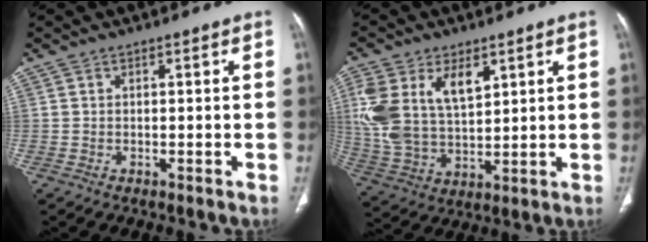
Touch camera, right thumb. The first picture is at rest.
{"total": 15.8, "force": [5.9, 9.0, 11.5], "torque": [-0.232, -0.012, 0.128]}